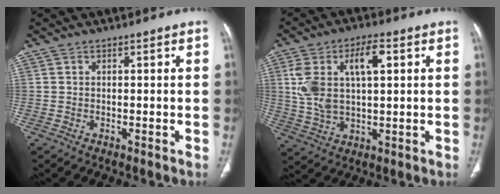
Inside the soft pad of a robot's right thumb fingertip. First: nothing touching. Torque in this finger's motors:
{"motor_torque": [1.31, 1.90, 1.49, 0.48, 0.16]}